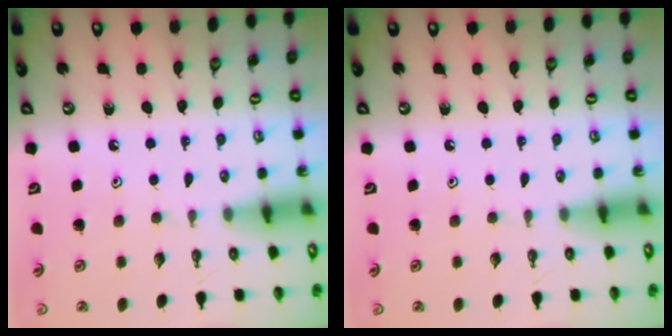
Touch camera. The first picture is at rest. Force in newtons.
{"total": 0.0}